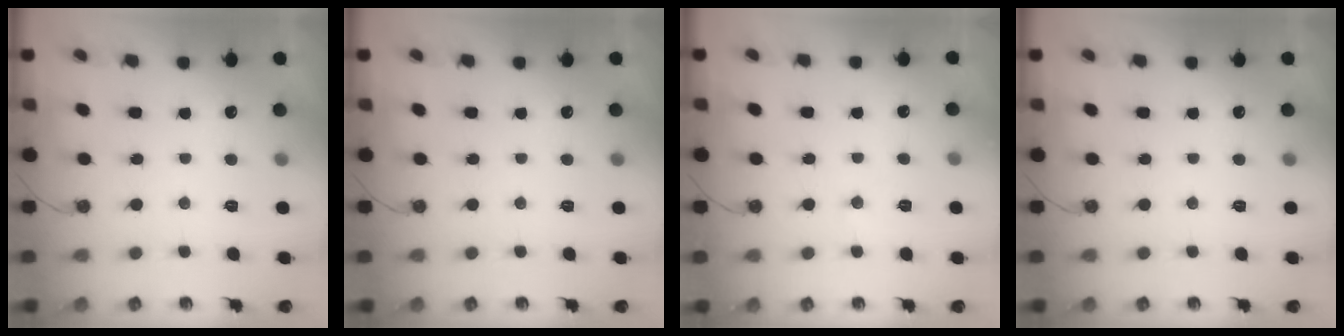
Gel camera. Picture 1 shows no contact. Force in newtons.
{"total": 0.0}
{"total": 5.8, "press": 5.7, "slide": 0.9}
{"total": 0.0}